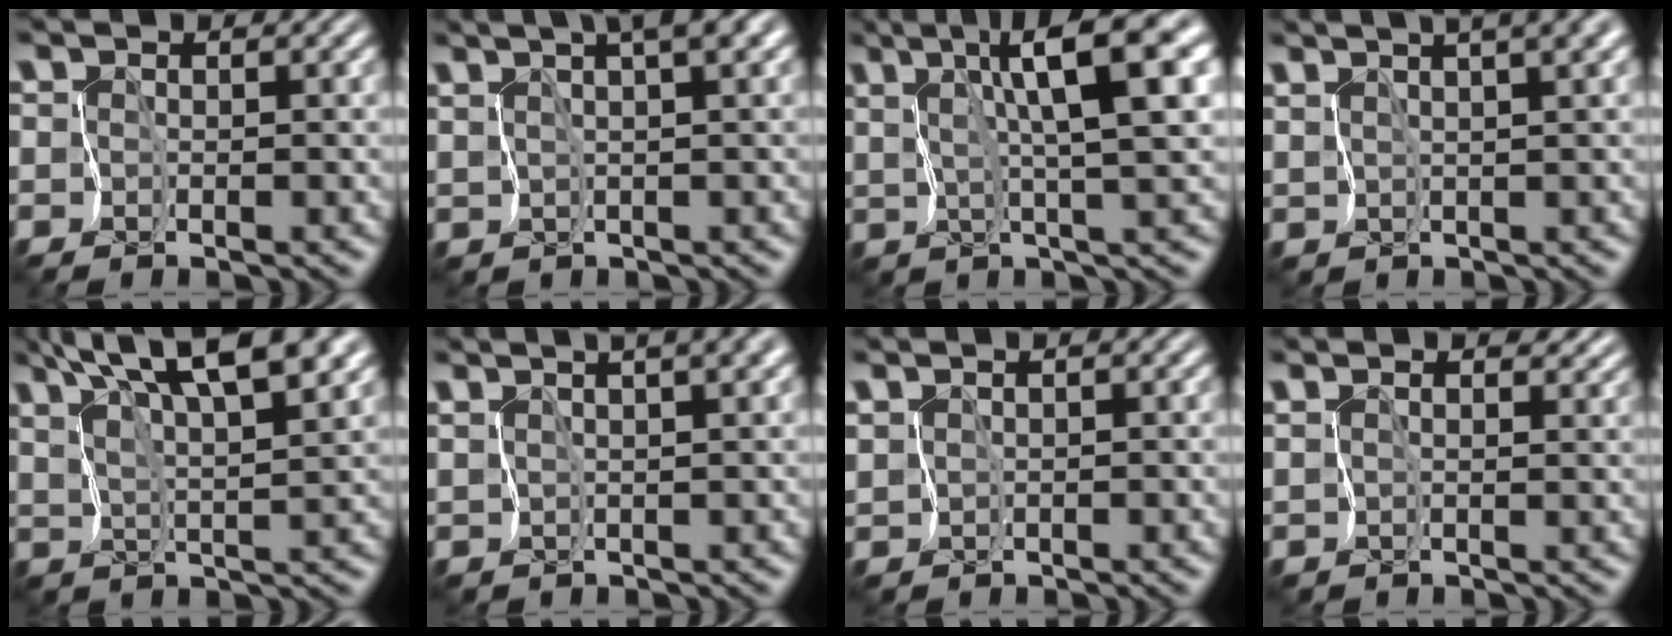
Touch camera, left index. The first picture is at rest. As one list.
[{"total": 5.3, "force": [3.3, 0.8, 4.1], "torque": [-0.069, 0.018, 0.059]}, {"total": 8.7, "force": [3.6, 1.3, 7.8], "torque": [-0.121, 0.011, 0.063]}, {"total": 9.1, "force": [5.6, 3.2, 6.4], "torque": [-0.081, 0.040, 0.074]}, {"total": 11.2, "force": [7.6, 3.4, 7.6], "torque": [-0.125, 0.033, 0.099]}, {"total": 8.2, "force": [5.1, 2.8, 5.8], "torque": [-0.077, 0.038, 0.071]}, {"total": 0.8, "force": [0.8, 0.2, -0.2], "torque": [-0.003, 0.000, 0.018]}, {"total": 2.5, "force": [2.2, 0.9, 0.8], "torque": [-0.024, 0.001, 0.034]}]